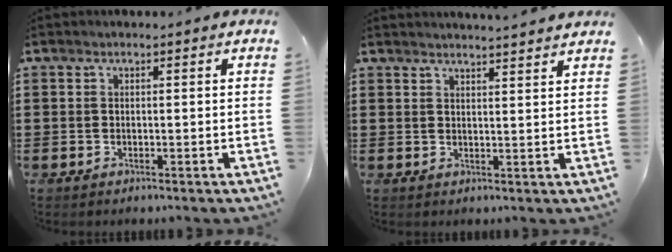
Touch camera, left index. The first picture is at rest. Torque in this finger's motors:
{"motor_torque": [-0.07, 0.07, 0.33, 0.09]}